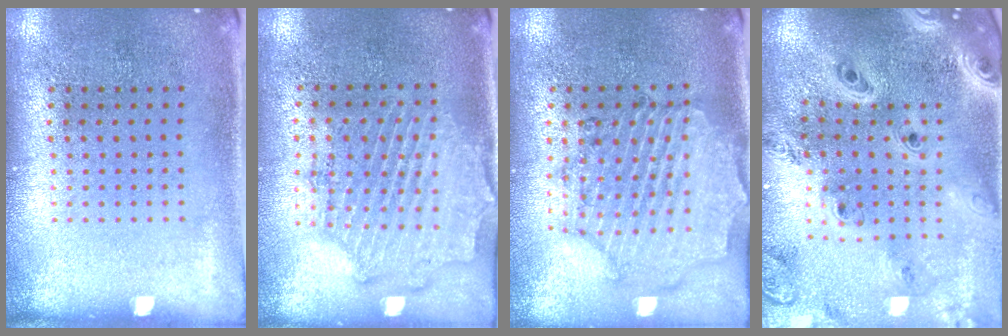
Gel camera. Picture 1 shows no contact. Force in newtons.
{"total": 1.8, "press": 1.7, "slide": 0.7}
{"total": 1.6, "press": 1.6, "slide": 0.3}
{"total": 4.1, "press": 3.0, "slide": 2.7}